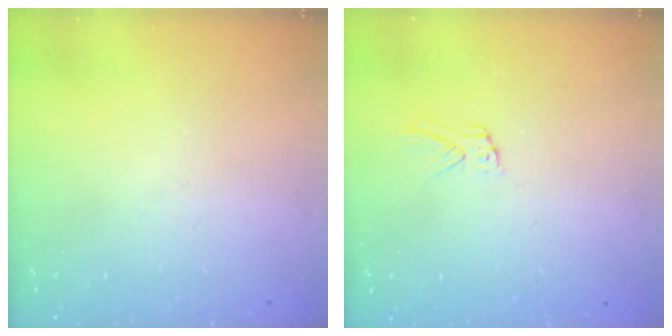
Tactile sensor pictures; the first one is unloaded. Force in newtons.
{"total": 6.1, "press": 6.0, "slide": 0.5}